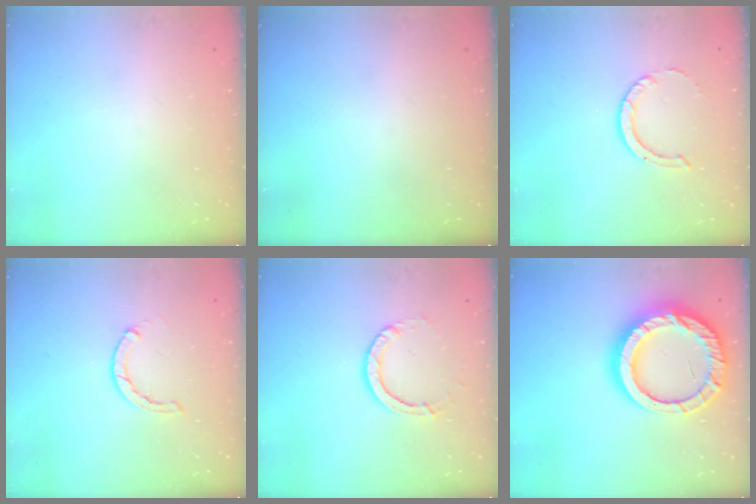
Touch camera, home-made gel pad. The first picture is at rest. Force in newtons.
{"total": 0.0}
{"total": 5.3, "press": 5.3, "slide": 0.1}
{"total": 1.2, "press": 1.2, "slide": 0.2}
{"total": 5.6, "press": 5.6, "slide": 0.4}
{"total": 21.0, "press": 20.9, "slide": 2.1}